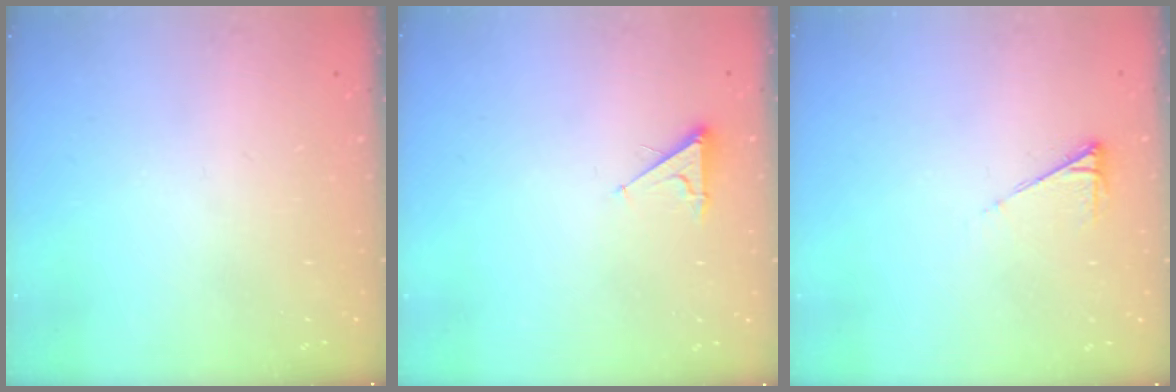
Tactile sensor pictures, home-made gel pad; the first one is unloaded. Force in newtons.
{"total": 3.0, "press": 3.0, "slide": 0.5}
{"total": 3.8, "press": 3.8, "slide": 0.7}